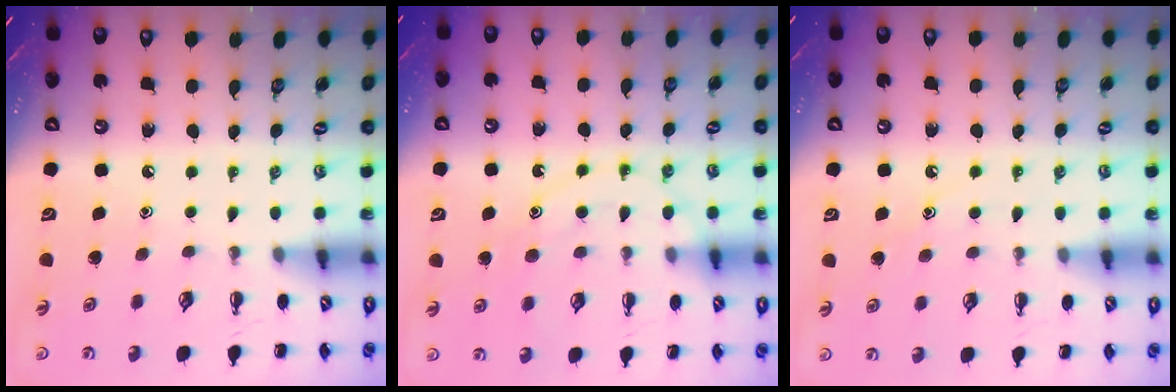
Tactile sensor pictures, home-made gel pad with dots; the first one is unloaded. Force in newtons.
{"total": 13.4, "press": 13.4, "slide": 0.9}
{"total": 7.7, "press": 7.6, "slide": 1.2}